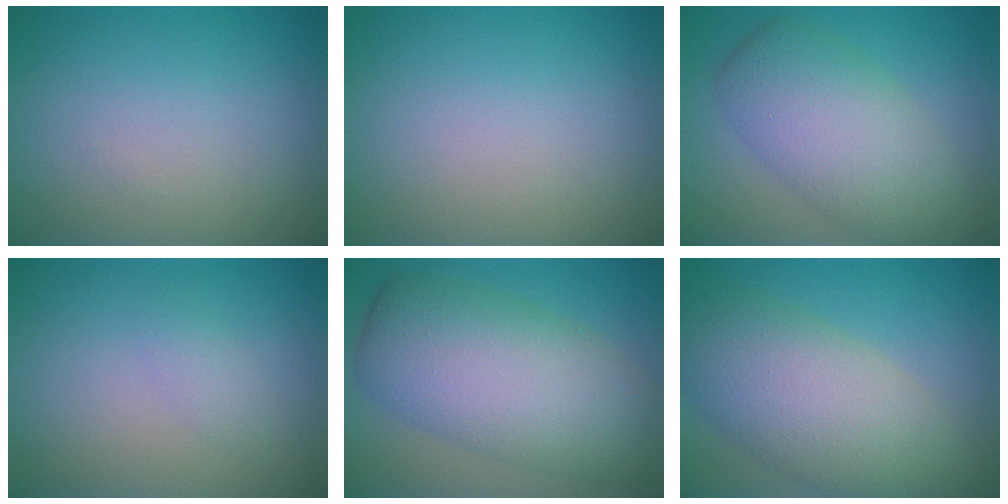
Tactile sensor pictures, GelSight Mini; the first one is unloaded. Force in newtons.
{"total": 0.0}
{"total": 7.3, "press": 7.3, "slide": 0.2}
{"total": 1.1, "press": 1.1, "slide": 0.0}
{"total": 10.0, "press": 10.0, "slide": 0.5}
{"total": 9.1, "press": 9.1, "slide": 0.3}